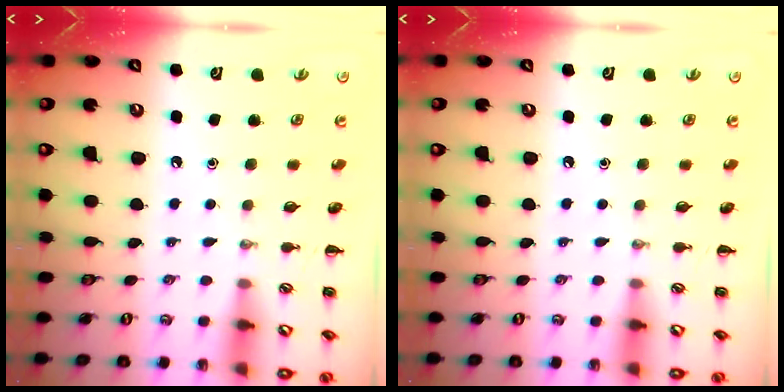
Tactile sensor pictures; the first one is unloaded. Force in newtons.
{"total": 0.0}